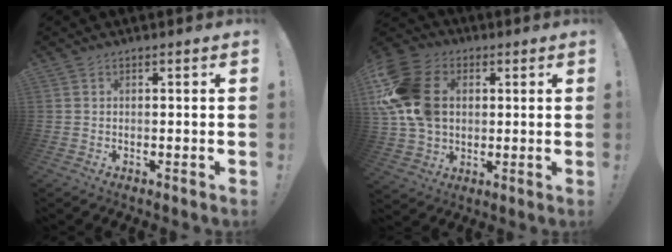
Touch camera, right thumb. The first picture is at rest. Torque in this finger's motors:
{"motor_torque": [2.02, 2.07, 1.05, -0.30, 0.21]}